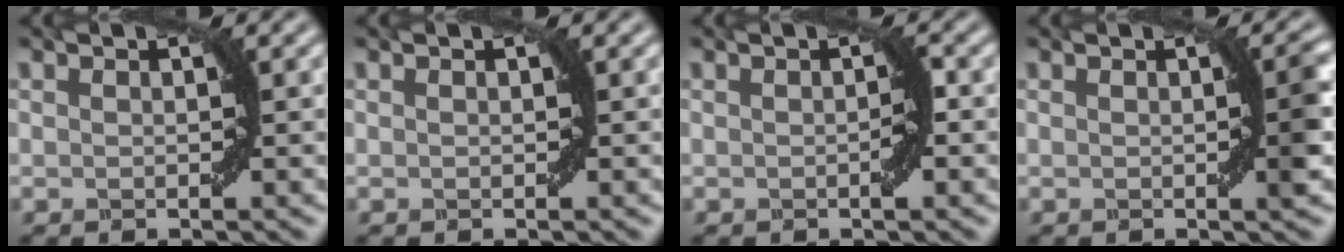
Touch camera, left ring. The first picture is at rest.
{"total": 0.0}
{"total": 1.0, "force": [-0.3, 0.1, 1.0], "torque": [-0.014, 0.001, -0.003]}
{"total": 2.3, "force": [0.0, 0.3, 2.3], "torque": [-0.028, 0.001, -0.002]}